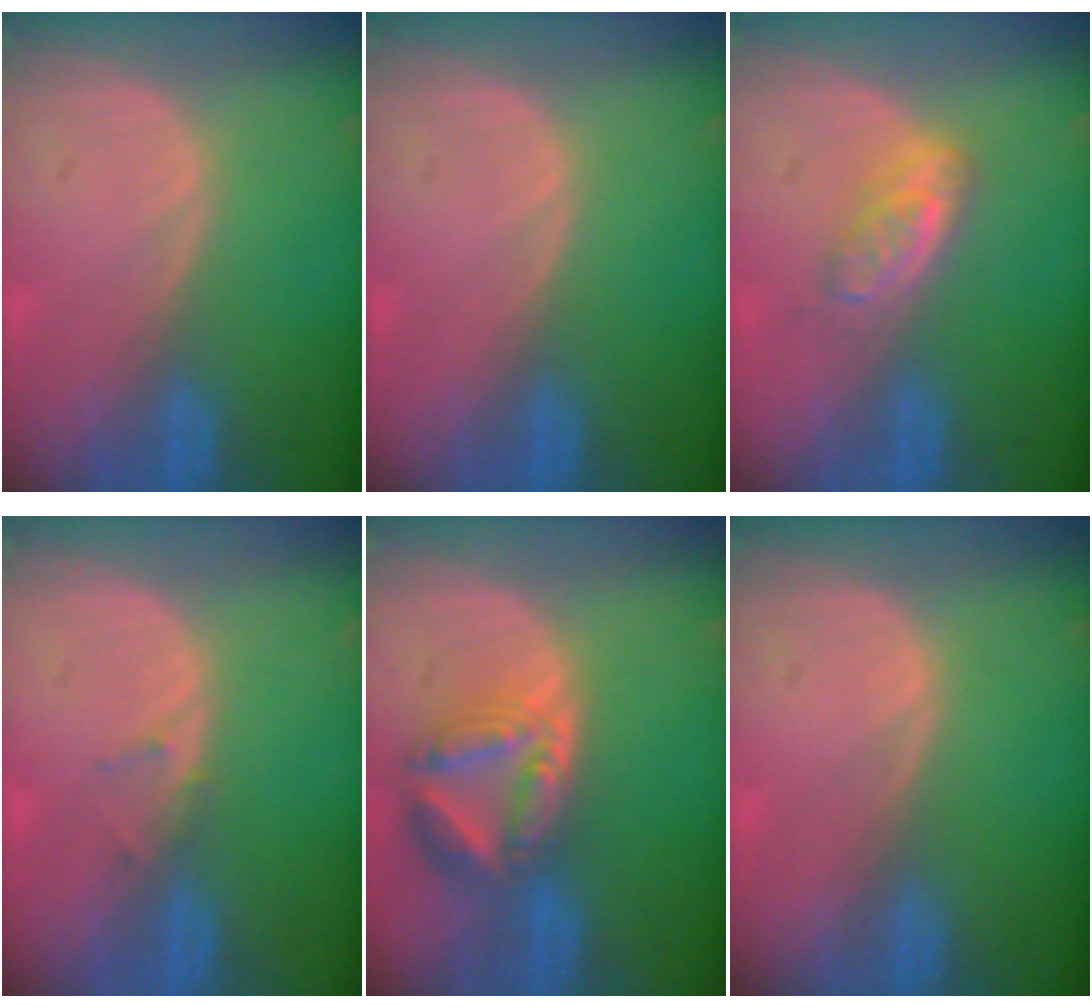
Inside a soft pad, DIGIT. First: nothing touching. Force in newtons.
{"total": 0.0}
{"total": 4.3, "press": 4.0, "slide": 1.3}
{"total": 1.1, "press": 0.8, "slide": 0.7}
{"total": 7.9, "press": 7.0, "slide": 3.8}
{"total": 0.0}